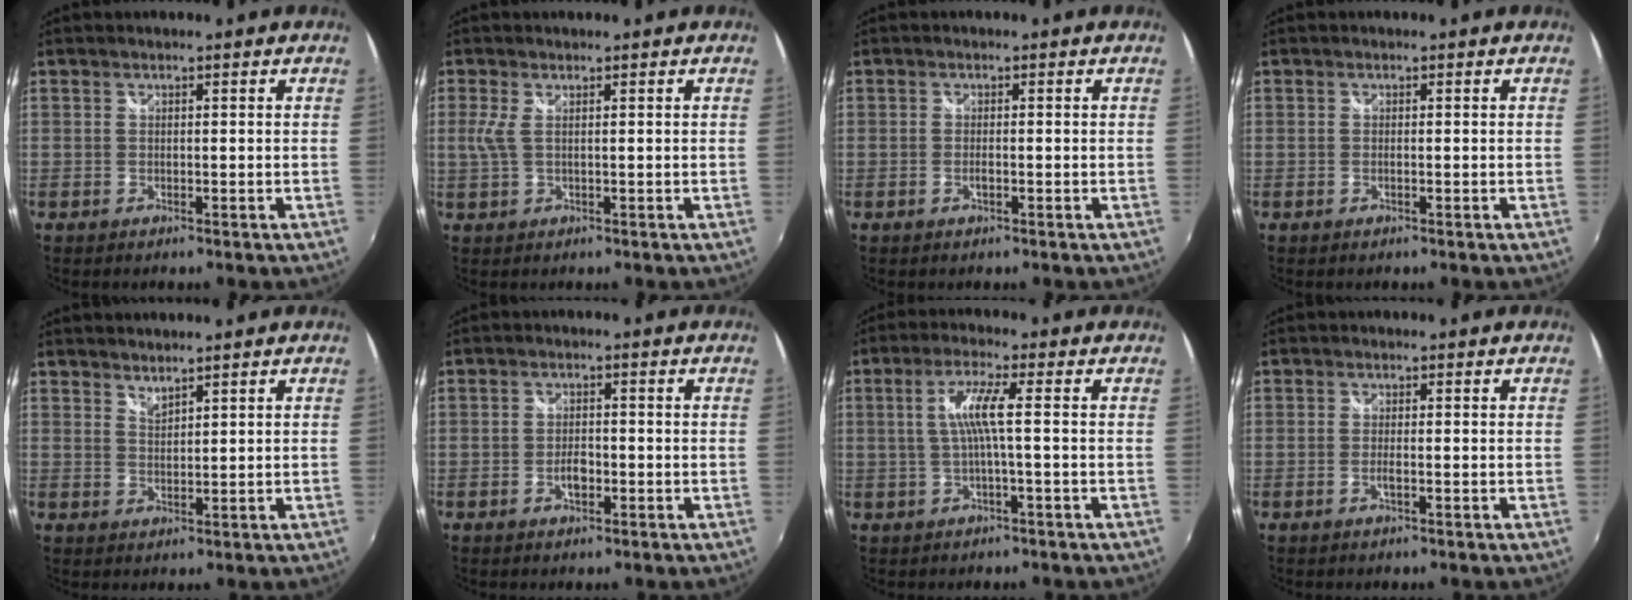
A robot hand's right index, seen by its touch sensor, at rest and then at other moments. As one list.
[{"total": 2.5, "force": [0.6, 0.6, 2.3], "torque": [-0.056, -0.001, 0.012]}, {"total": 1.3, "force": [-0.4, 0.4, 1.2], "torque": [-0.024, -0.002, -0.008]}, {"total": 0.7, "force": [-0.1, 0.0, 0.7], "torque": [-0.014, 0.000, -0.003]}, {"total": 2.0, "force": [2.0, 0.2, 0.5], "torque": [-0.005, 0.000, 0.035]}, {"total": 2.9, "force": [-1.0, 1.5, 2.2], "torque": [-0.040, 0.000, -0.018]}, {"total": 5.2, "force": [-0.3, -0.4, 5.2], "torque": [-0.107, 0.001, 0.000]}, {"total": 1.6, "force": [-0.5, 0.1, 1.5], "torque": [-0.030, -0.002, -0.009]}]